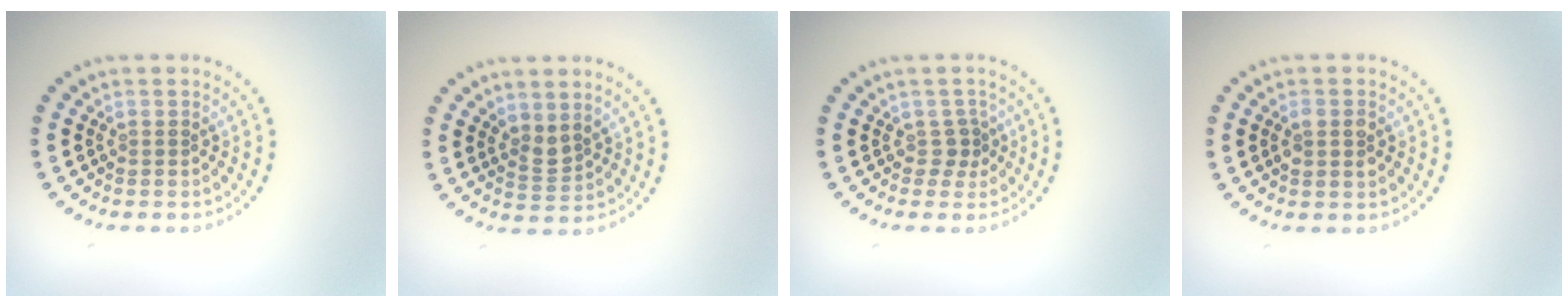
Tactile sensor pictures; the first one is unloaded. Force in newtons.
{"total": 1.9, "press": 1.5, "slide": 1.2}
{"total": 1.5, "press": 1.0, "slide": 1.1}
{"total": 1.6, "press": 1.6, "slide": 0.2}